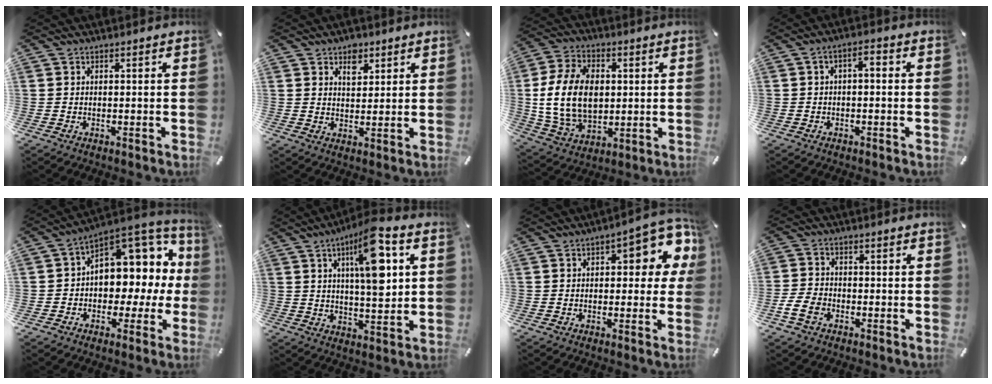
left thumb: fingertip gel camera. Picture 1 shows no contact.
{"total": 4.8, "force": [2.8, 3.2, 2.2], "torque": [-0.011, -0.009, 0.044]}
{"total": 16.5, "force": [1.1, 11.9, 11.3], "torque": [-0.246, 0.008, 0.021]}
{"total": 3.1, "force": [-1.3, 1.1, 2.6], "torque": [-0.047, 0.015, -0.028]}
{"total": 10.3, "force": [4.0, 8.1, 4.9], "torque": [-0.051, -0.055, 0.074]}
{"total": 15.2, "force": [5.4, 5.2, 13.3], "torque": [-0.211, -0.016, 0.081]}
{"total": 11.5, "force": [3.8, 5.2, 9.6], "torque": [-0.107, -0.024, 0.059]}
{"total": 5.4, "force": [-2.6, 3.9, 2.8], "torque": [-0.064, 0.011, -0.050]}